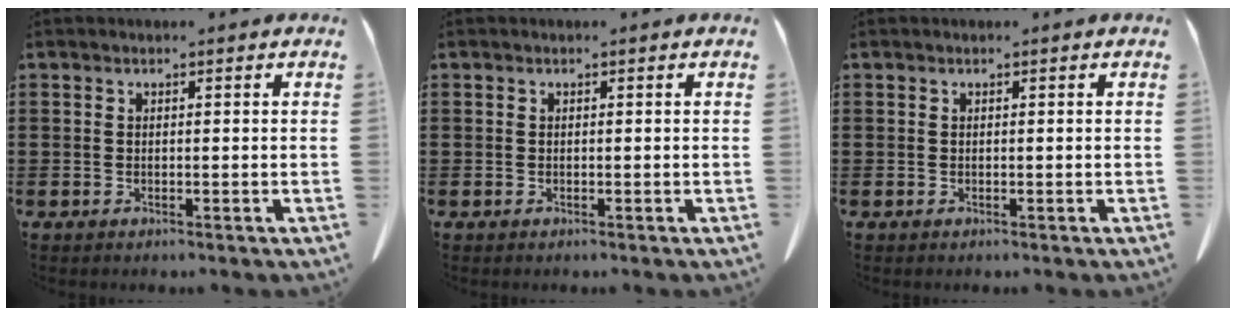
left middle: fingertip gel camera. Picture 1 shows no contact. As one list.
[{"total": 0.0}, {"total": 0.0}]